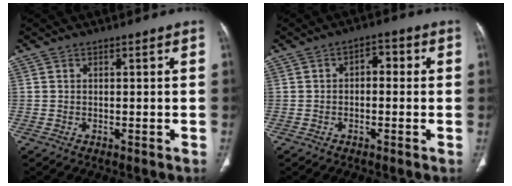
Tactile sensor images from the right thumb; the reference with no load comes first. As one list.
[{"total": 3.5, "force": [0.0, 2.2, 2.8], "torque": [-0.027, 0.015, -0.009]}]